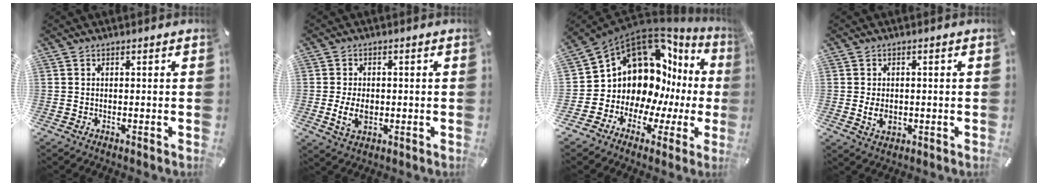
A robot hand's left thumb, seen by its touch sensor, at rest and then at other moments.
{"total": 6.6, "force": [-0.9, 4.5, 4.7], "torque": [-0.100, -0.003, -0.018]}
{"total": 13.8, "force": [4.9, 10.9, 6.9], "torque": [-0.122, -0.084, 0.096]}
{"total": 4.5, "force": [-0.8, 3.3, 2.9], "torque": [-0.062, -0.005, -0.019]}